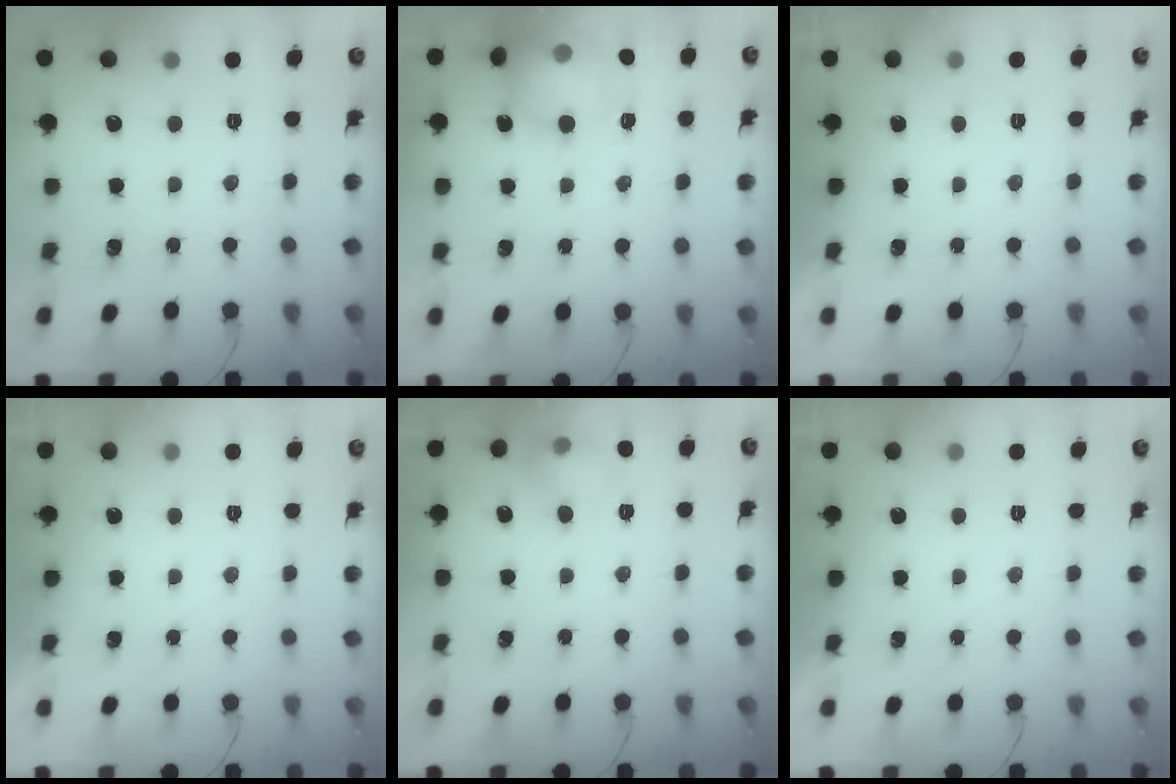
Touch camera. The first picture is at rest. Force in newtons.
{"total": 13.6, "press": 13.4, "slide": 2.3}
{"total": 0.0}
{"total": 0.0}
{"total": 8.3, "press": 8.3, "slide": 0.8}
{"total": 0.0}